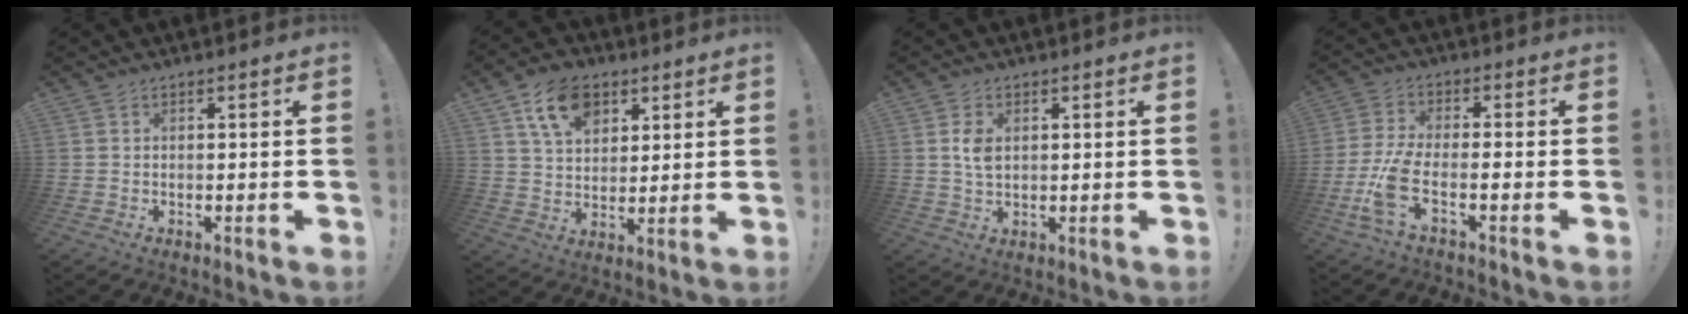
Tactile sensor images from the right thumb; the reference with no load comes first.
{"total": 12.7, "force": [6.6, 8.7, 6.5], "torque": [-0.109, -0.016, 0.126]}
{"total": 4.6, "force": [1.0, 2.8, 3.5], "torque": [-0.060, -0.003, 0.013]}
{"total": 9.9, "force": [-3.7, 2.9, 8.7], "torque": [-0.195, -0.012, -0.071]}